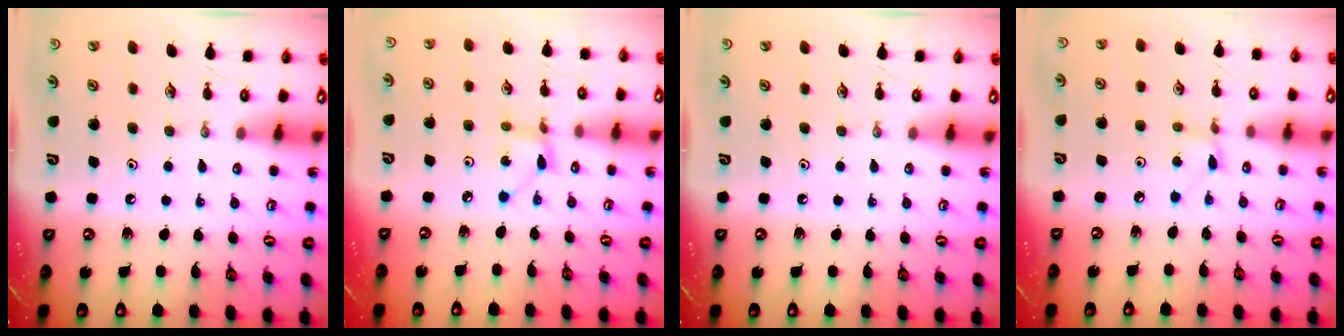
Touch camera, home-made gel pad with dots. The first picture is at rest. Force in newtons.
{"total": 2.5, "press": 2.5, "slide": 0.1}
{"total": 0.0}
{"total": 1.3, "press": 1.2, "slide": 0.1}